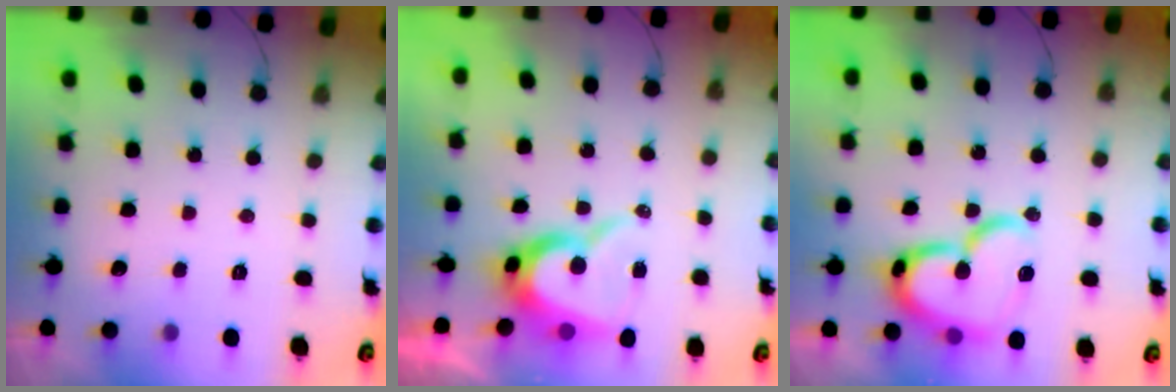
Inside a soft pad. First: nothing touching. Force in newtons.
{"total": 11.4, "press": 11.3, "slide": 1.0}
{"total": 20.4, "press": 20.2, "slide": 2.2}